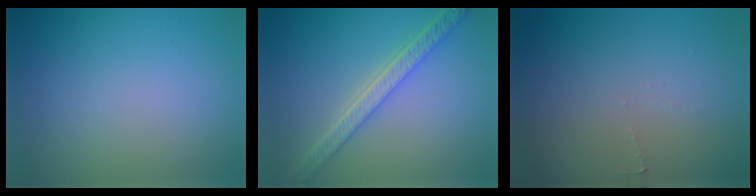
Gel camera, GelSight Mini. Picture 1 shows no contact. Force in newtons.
{"total": 4.8, "press": 3.8, "slide": 3.0}
{"total": 0.5, "press": 0.5, "slide": 0.1}